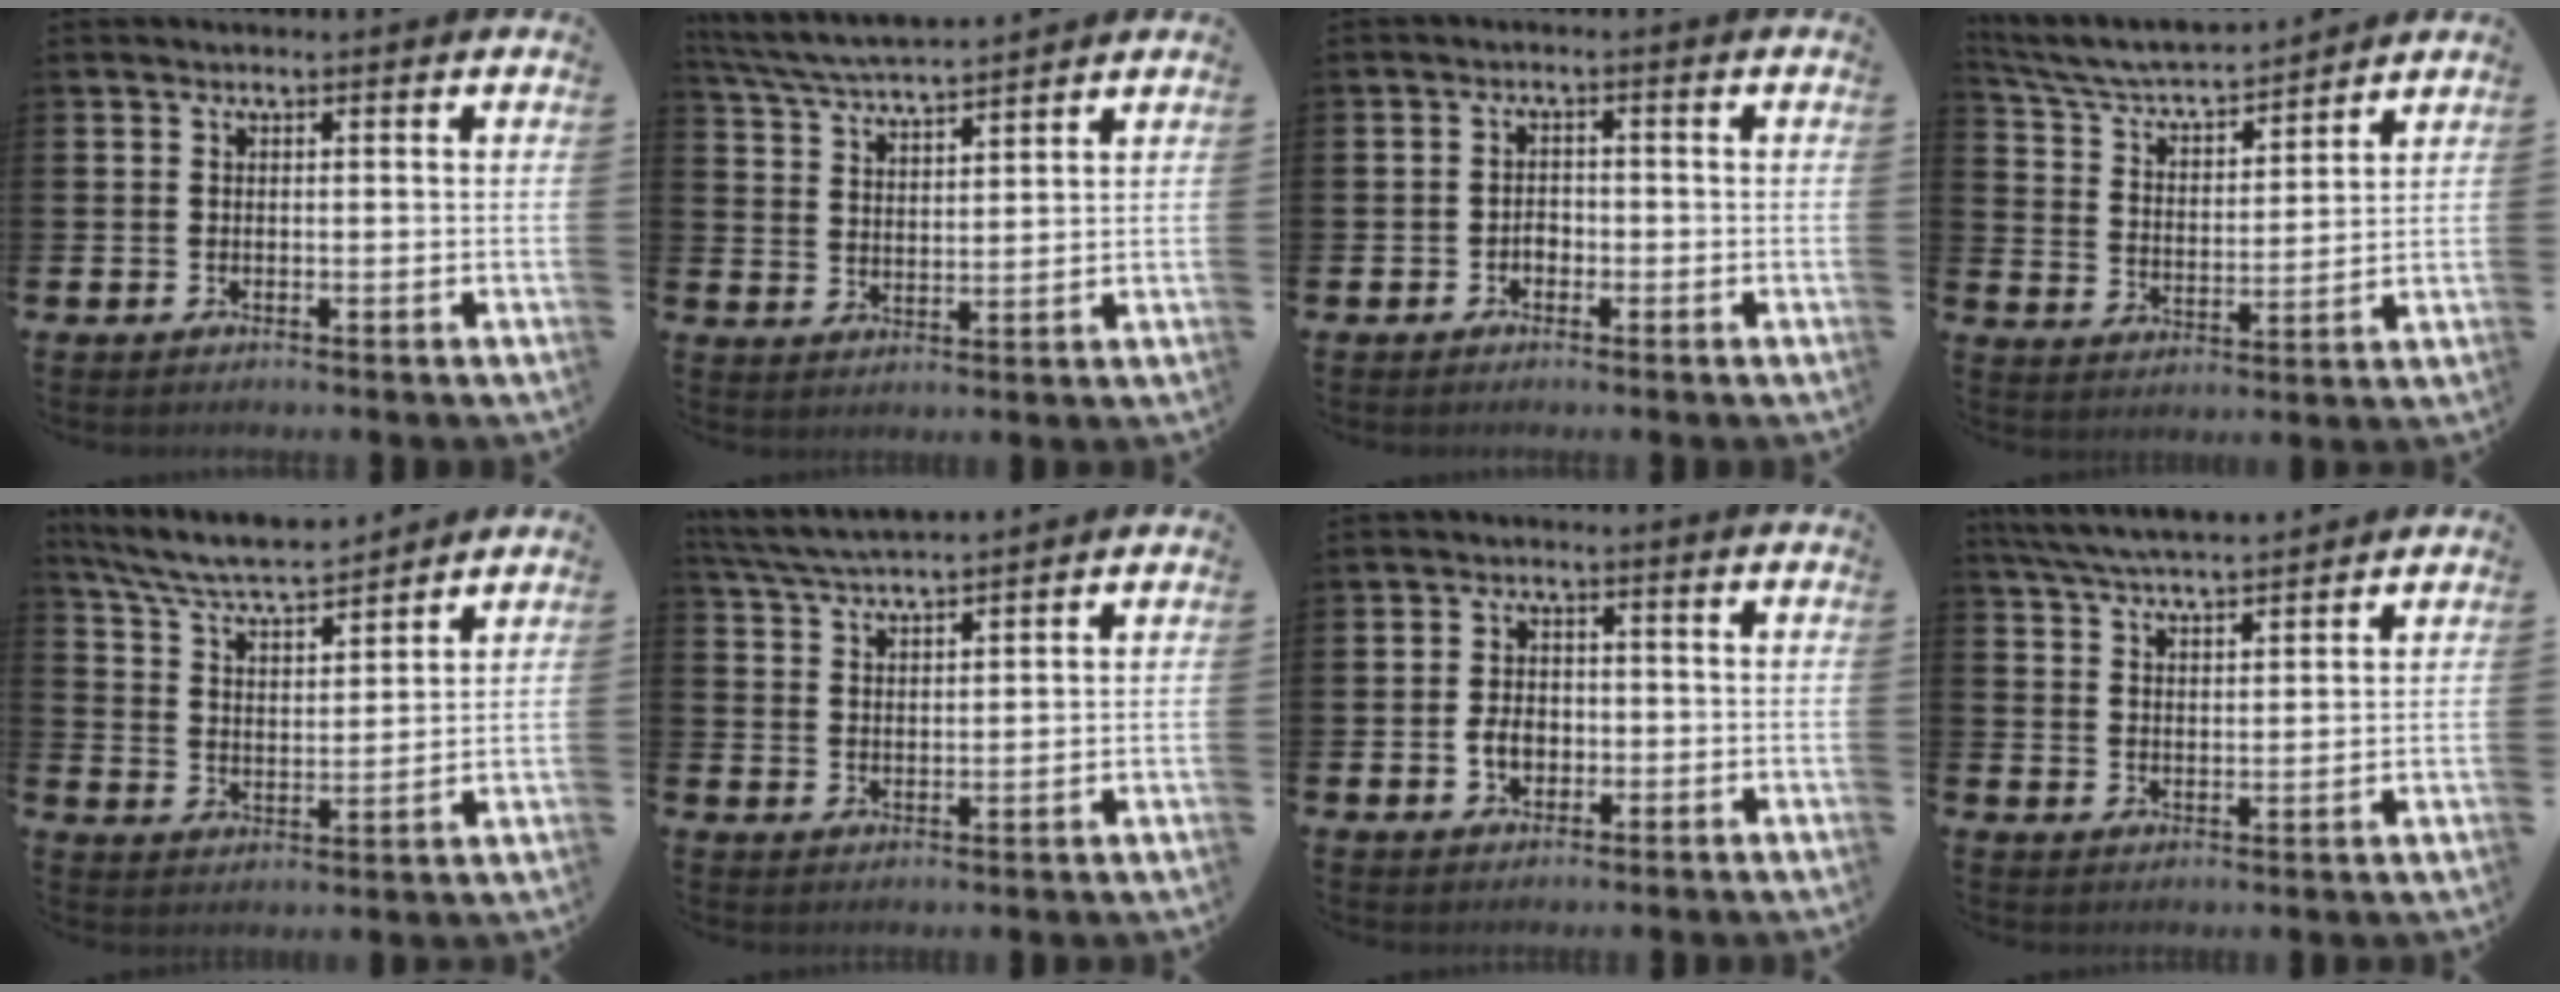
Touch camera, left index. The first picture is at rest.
{"total": 5.4, "force": [5.3, 0.3, 1.0], "torque": [-0.037, -0.032, 0.093]}
{"total": 1.6, "force": [-0.8, 1.2, 0.7], "torque": [-0.007, 0.001, -0.019]}
{"total": 6.3, "force": [5.9, 1.2, 1.8], "torque": [-0.061, -0.048, 0.097]}
{"total": 7.2, "force": [6.8, 0.9, 2.3], "torque": [-0.072, -0.049, 0.116]}
{"total": 4.9, "force": [4.8, 0.2, 0.9], "torque": [-0.033, -0.024, 0.085]}
{"total": 3.3, "force": [-0.8, 2.5, 2.0], "torque": [-0.025, -0.001, -0.020]}
{"total": 6.0, "force": [5.8, 0.3, 1.2], "torque": [-0.042, -0.031, 0.105]}